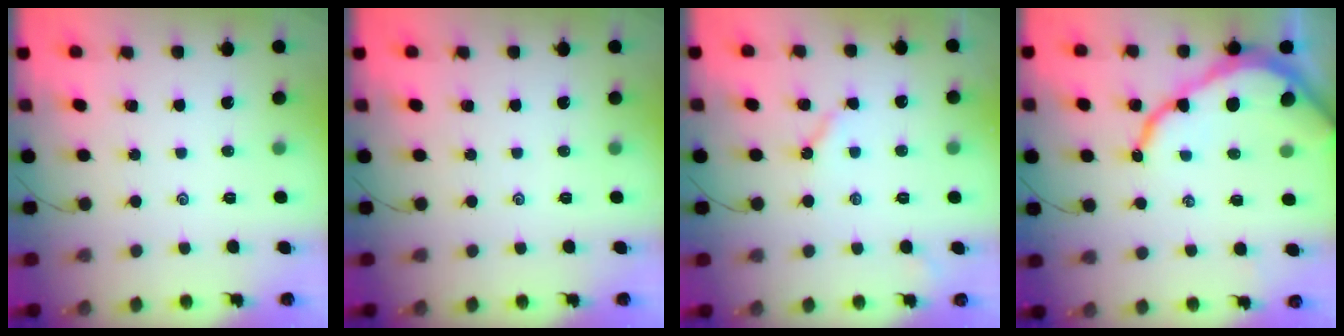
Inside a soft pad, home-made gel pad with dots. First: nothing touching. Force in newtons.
{"total": 0.0}
{"total": 4.0, "press": 4.0, "slide": 0.5}
{"total": 12.4, "press": 12.3, "slide": 1.1}